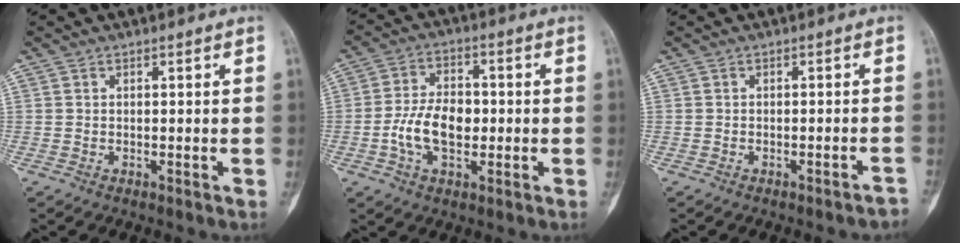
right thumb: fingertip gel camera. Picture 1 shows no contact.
{"total": 9.5, "force": [-1.5, 5.8, 7.4], "torque": [-0.129, 0.016, -0.032]}
{"total": 2.4, "force": [-2.1, 0.3, 1.0], "torque": [-0.016, 0.017, -0.022]}